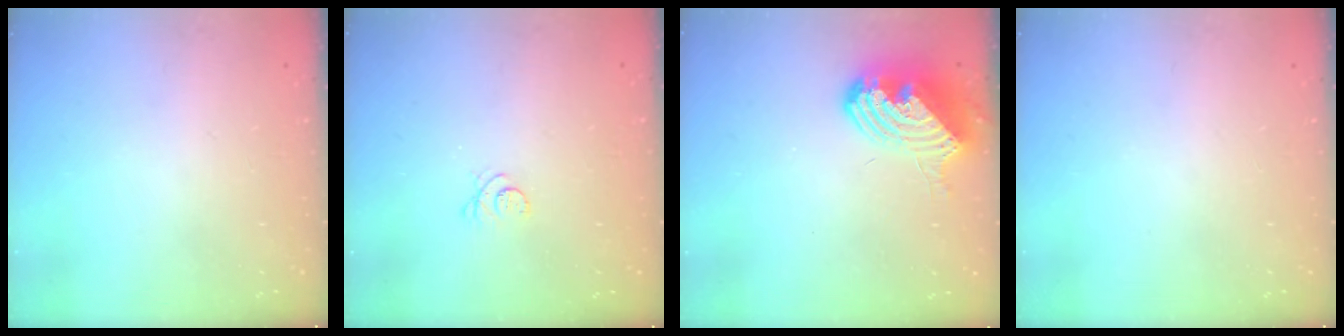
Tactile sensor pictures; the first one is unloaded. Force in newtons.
{"total": 3.0, "press": 2.9, "slide": 0.4}
{"total": 13.5, "press": 13.5, "slide": 1.5}
{"total": 0.0}